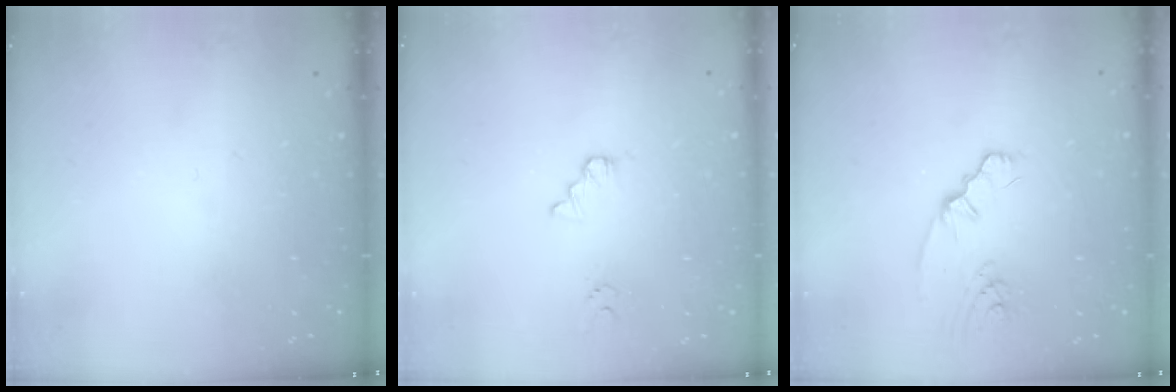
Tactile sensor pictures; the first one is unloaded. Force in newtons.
{"total": 1.3, "press": 1.3, "slide": 0.2}
{"total": 2.3, "press": 2.2, "slide": 0.5}